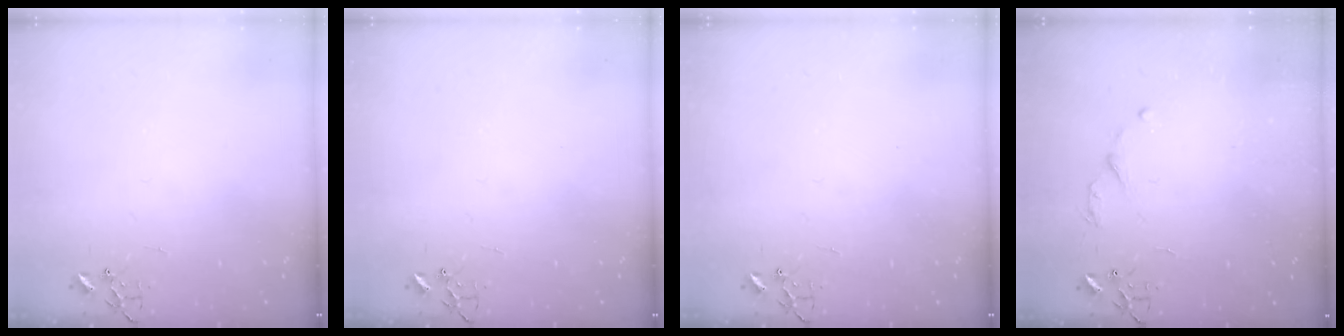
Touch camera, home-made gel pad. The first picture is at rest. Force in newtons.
{"total": 0.0}
{"total": 0.0}
{"total": 5.2, "press": 5.2, "slide": 0.5}